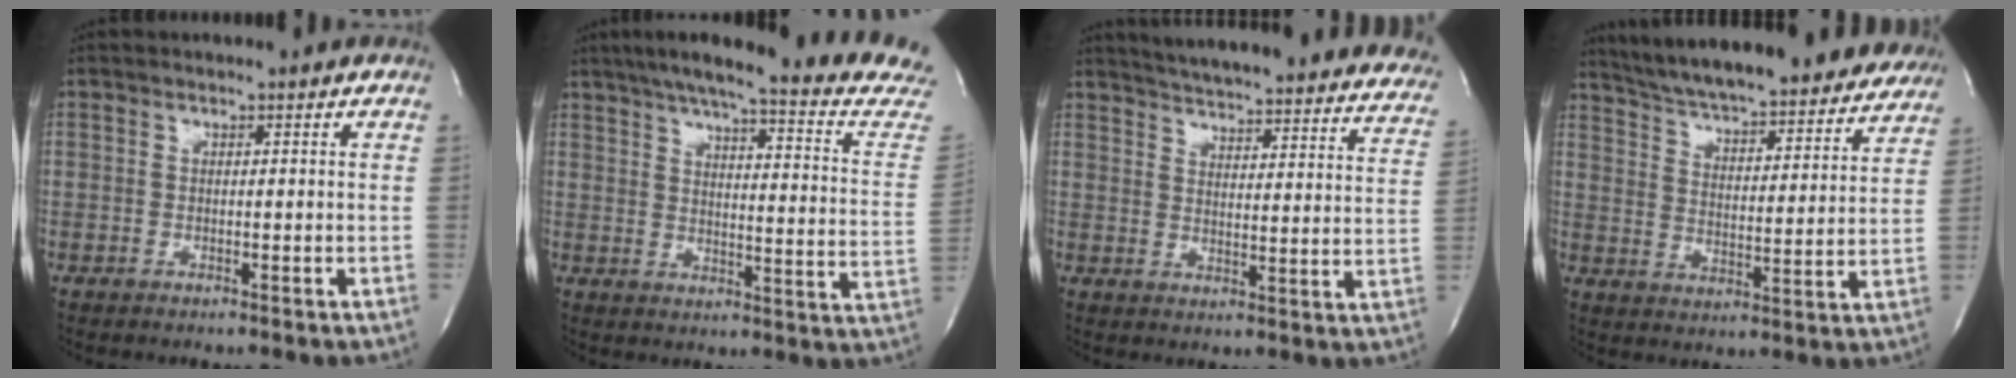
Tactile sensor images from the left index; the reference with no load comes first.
{"total": 25.5, "force": [22.3, 0.6, 12.4], "torque": [-0.180, -0.063, 0.270]}
{"total": 32.5, "force": [29.6, 4.6, 12.4], "torque": [-0.193, -0.079, 0.345]}
{"total": 28.2, "force": [25.3, 5.1, 11.2], "torque": [-0.182, -0.026, 0.332]}